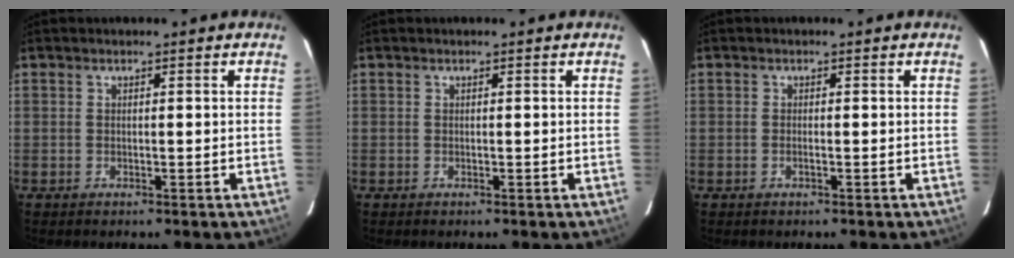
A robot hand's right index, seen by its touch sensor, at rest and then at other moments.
{"total": 0.0}
{"total": 0.6, "force": [-0.2, 0.0, 0.5], "torque": [-0.013, 0.000, -0.003]}